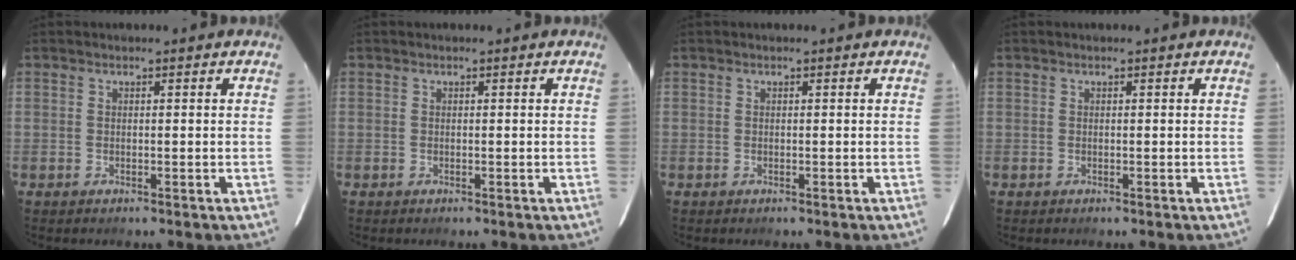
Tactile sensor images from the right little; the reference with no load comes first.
{"total": 0.0}
{"total": 0.0}
{"total": 0.0}